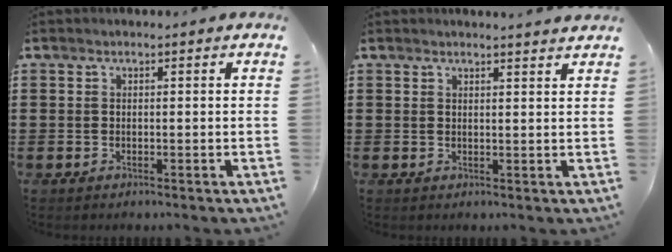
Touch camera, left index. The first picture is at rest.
{"total": 1.7, "force": [1.7, -0.3, 0.3], "torque": [-0.009, -0.003, 0.033]}